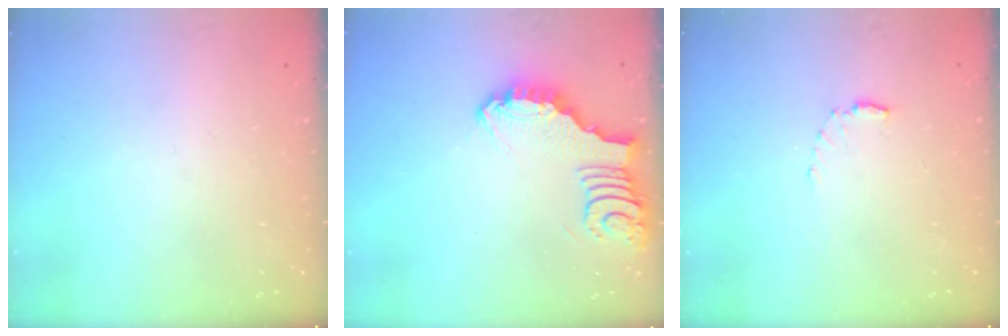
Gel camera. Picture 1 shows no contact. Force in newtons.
{"total": 3.8, "press": 3.8, "slide": 0.1}
{"total": 3.7, "press": 3.7, "slide": 0.4}